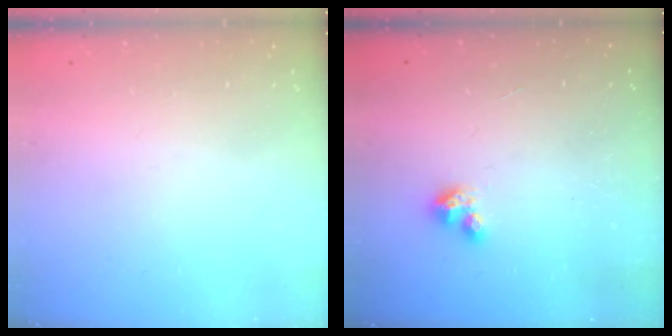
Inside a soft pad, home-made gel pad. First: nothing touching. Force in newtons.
{"total": 3.1, "press": 3.1, "slide": 0.3}